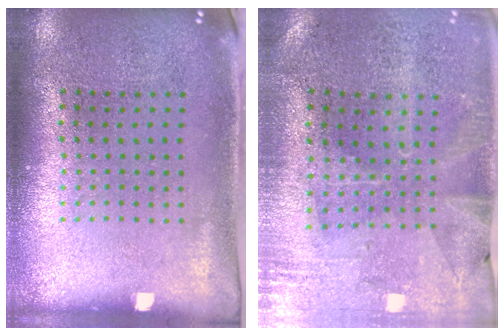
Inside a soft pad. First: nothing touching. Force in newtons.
{"total": 0.5, "press": 0.3, "slide": 0.4}